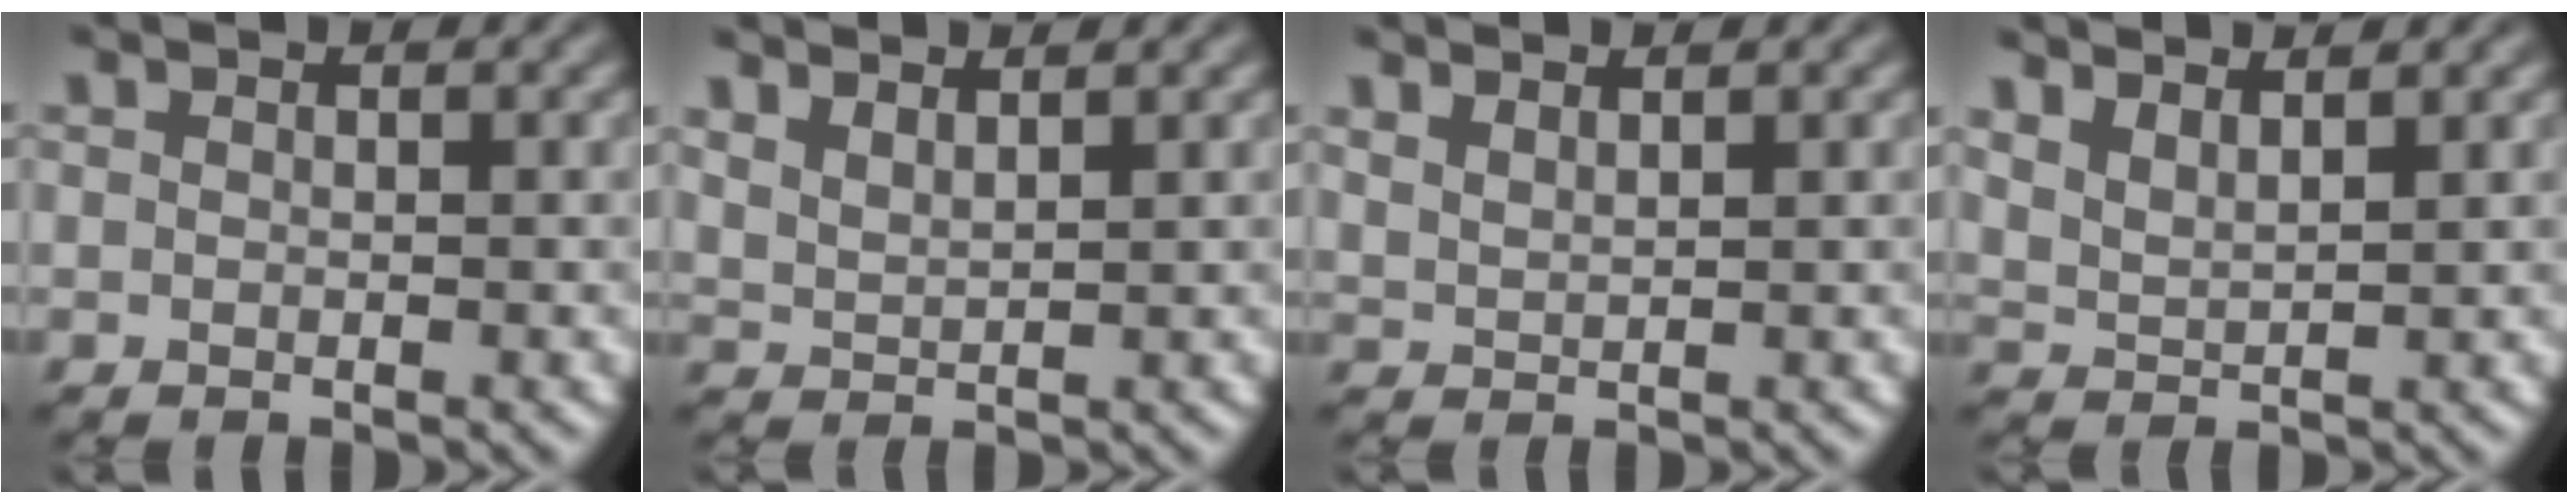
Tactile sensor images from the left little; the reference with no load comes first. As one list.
[{"total": 1.9, "force": [1.9, 0.0, 0.5], "torque": [-0.018, 0.007, 0.043]}, {"total": 1.3, "force": [1.2, -0.1, 0.3], "torque": [-0.015, 0.004, 0.031]}, {"total": 2.7, "force": [2.5, 0.3, 1.0], "torque": [-0.024, 0.009, 0.051]}]